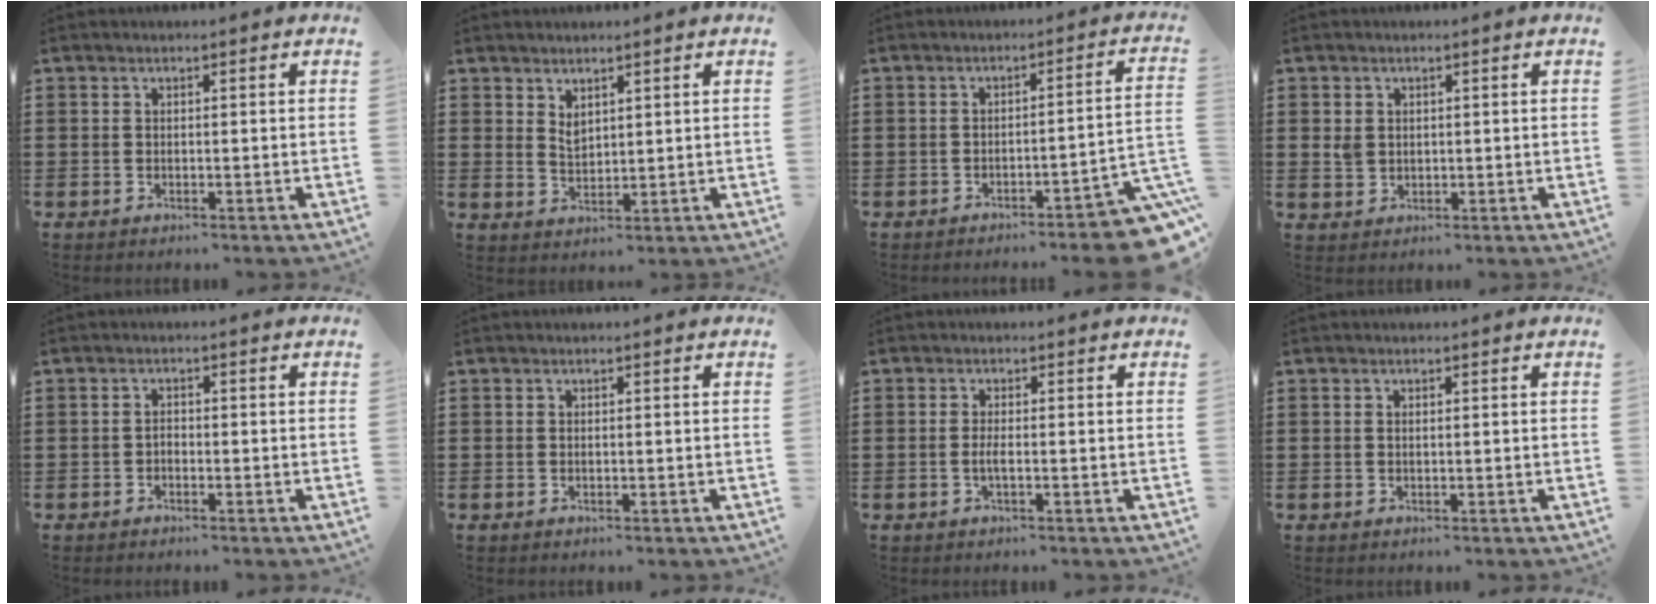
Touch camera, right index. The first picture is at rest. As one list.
[{"total": 2.5, "force": [1.8, 1.3, 1.2], "torque": [-0.019, 0.000, 0.032]}, {"total": 5.5, "force": [-4.1, 0.2, 3.7], "torque": [-0.058, -0.010, -0.076]}, {"total": 2.0, "force": [0.6, 1.8, 0.8], "torque": [-0.022, 0.008, 0.011]}, {"total": 1.2, "force": [-0.7, 0.6, 0.7], "torque": [-0.016, -0.001, -0.013]}, {"total": 0.0}, {"total": 2.0, "force": [-0.5, 0.3, 1.9], "torque": [-0.041, -0.003, -0.011]}, {"total": 0.6, "force": [0.1, 0.3, 0.5], "torque": [-0.012, 0.000, 0.002]}]